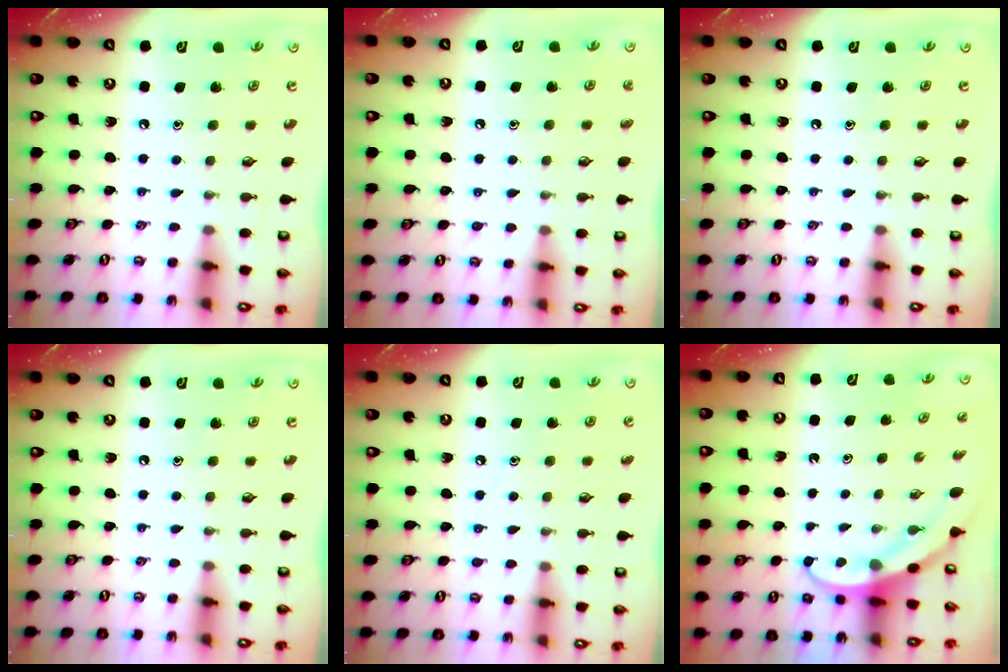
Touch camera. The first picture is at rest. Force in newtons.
{"total": 4.7, "press": 4.7, "slide": 0.5}
{"total": 0.0}
{"total": 0.0}
{"total": 4.4, "press": 4.3, "slide": 0.3}
{"total": 3.6, "press": 3.6, "slide": 0.3}